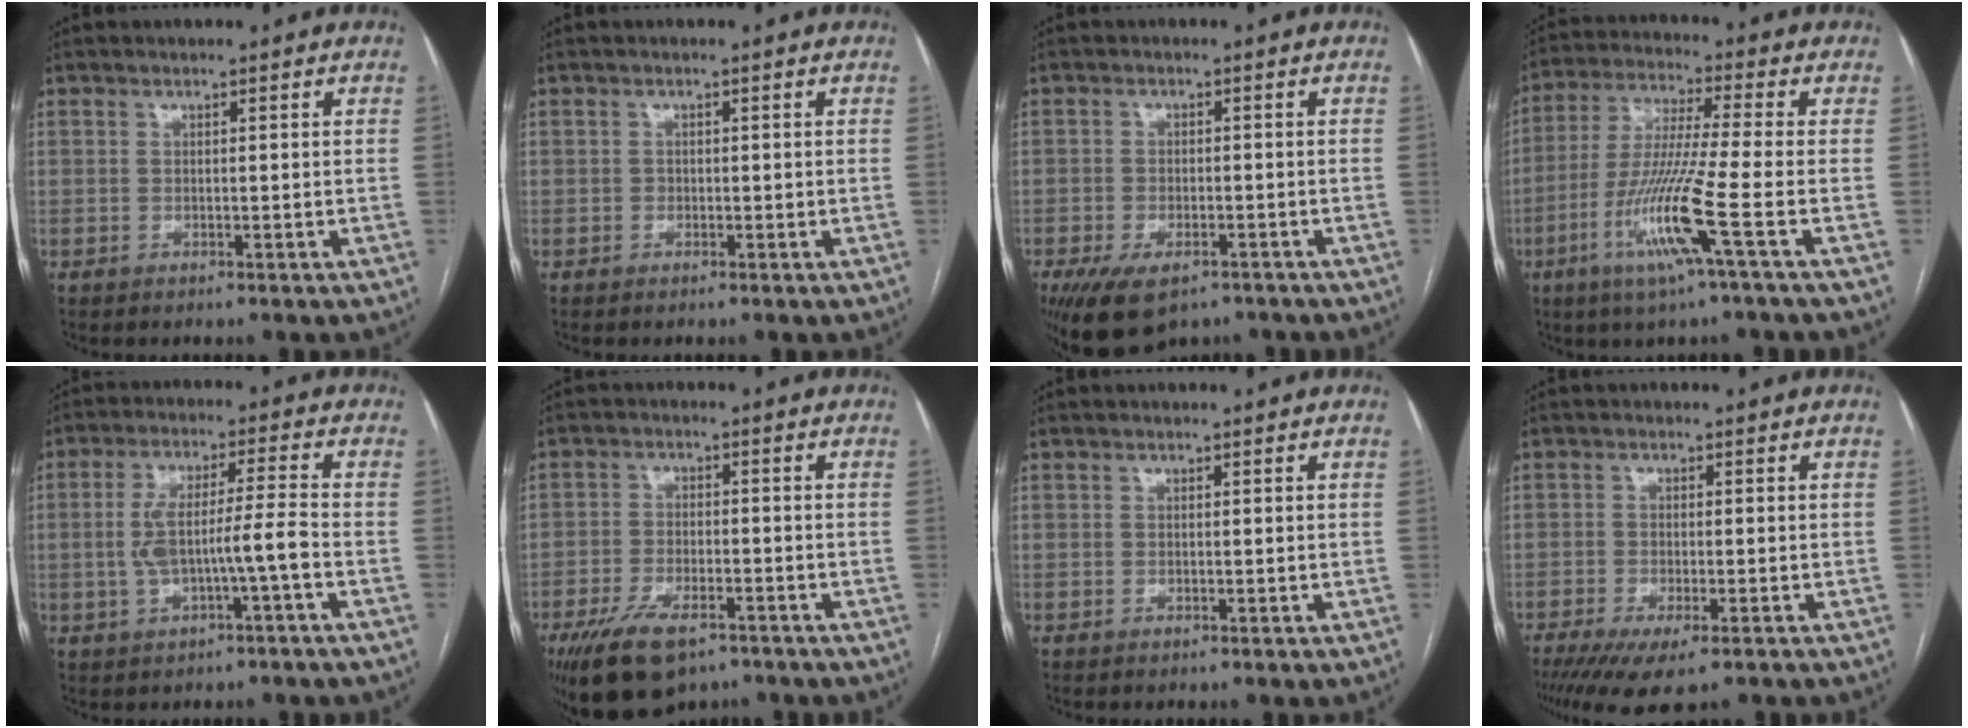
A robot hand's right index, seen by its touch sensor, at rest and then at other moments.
{"total": 0.6, "force": [-0.1, 0.6, 0.2], "torque": [0.001, 0.003, -0.002]}
{"total": 8.1, "force": [-5.4, 4.0, 4.5], "torque": [-0.077, -0.005, -0.082]}
{"total": 12.5, "force": [-4.9, -1.5, 11.4], "torque": [-0.230, -0.021, -0.100]}
{"total": 8.1, "force": [-1.9, 0.5, 7.8], "torque": [-0.152, 0.020, -0.030]}
{"total": 10.5, "force": [-7.1, 4.3, 6.5], "torque": [-0.121, -0.011, -0.118]}
{"total": 0.0}
{"total": 9.4, "force": [-6.7, 2.4, 6.2], "torque": [-0.094, -0.020, -0.103]}